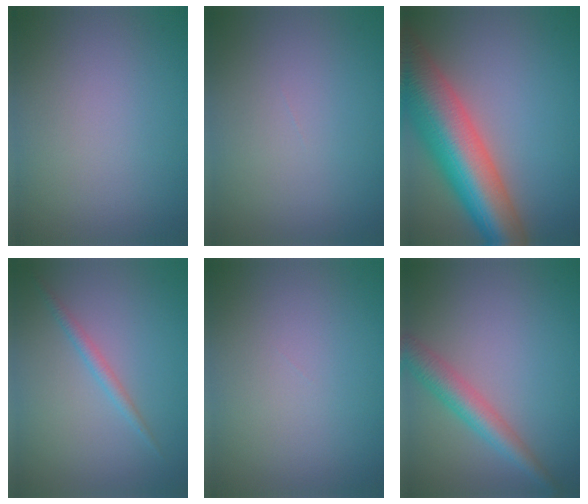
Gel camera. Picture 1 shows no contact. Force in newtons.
{"total": 0.0}
{"total": 12.6, "press": 12.6, "slide": 0.5}
{"total": 1.3, "press": 1.3, "slide": 0.0}
{"total": 0.0}
{"total": 3.4, "press": 3.4, "slide": 0.1}